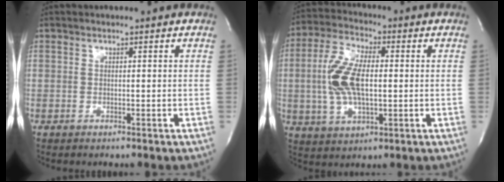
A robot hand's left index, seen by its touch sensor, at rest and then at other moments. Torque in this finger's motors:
{"motor_torque": [1.75, 0.04, 0.81, 0.21]}